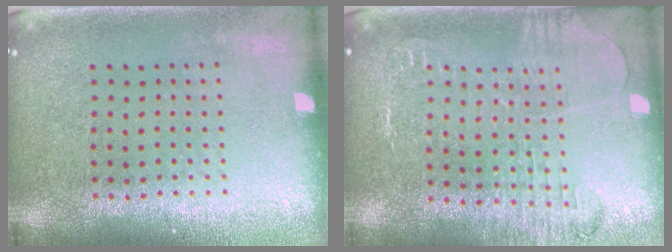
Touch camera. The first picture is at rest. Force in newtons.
{"total": 2.0, "press": 2.0, "slide": 0.1}